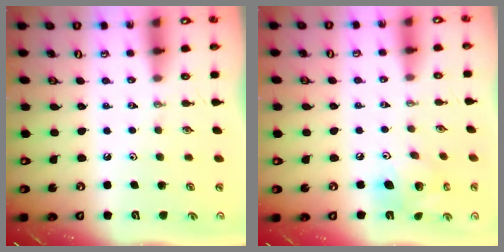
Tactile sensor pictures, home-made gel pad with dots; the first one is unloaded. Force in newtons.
{"total": 12.3, "press": 12.1, "slide": 2.2}